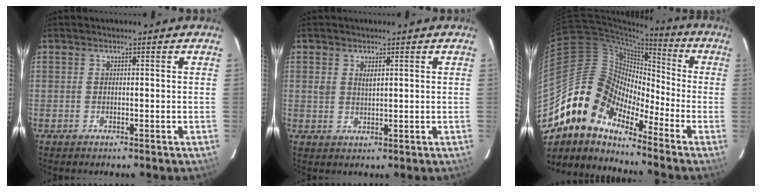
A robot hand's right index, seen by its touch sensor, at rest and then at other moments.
{"total": 2.0, "force": [0.9, 1.2, 1.4], "torque": [-0.025, 0.001, 0.018]}
{"total": 13.9, "force": [-10.5, 6.5, 6.4], "torque": [-0.104, 0.018, -0.221]}